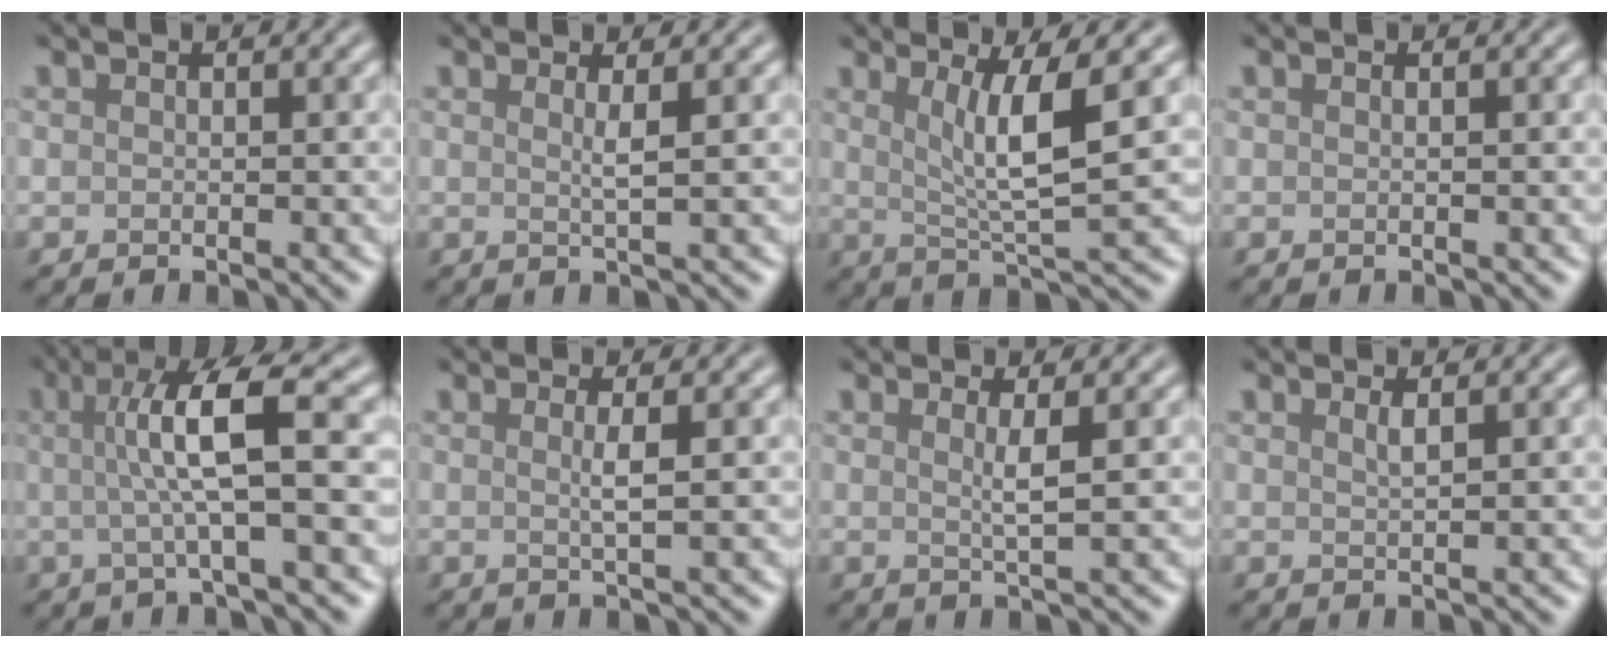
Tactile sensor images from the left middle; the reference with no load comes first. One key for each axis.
{"total": 1.5, "fx": 0.5, "fy": 0.3, "fz": 1.4, "tx": -0.021, "ty": -0.003, "tz": 0.003}
{"total": 5.5, "fx": 1.5, "fy": 1.0, "fz": 5.2, "tx": -0.086, "ty": -0.004, "tz": 0.031}
{"total": 0.0}
{"total": 6.7, "fx": 0.6, "fy": 1.1, "fz": 6.6, "tx": -0.115, "ty": 0.011, "tz": 0.007}
{"total": 1.7, "fx": 0.3, "fy": 0.3, "fz": 1.6, "tx": -0.029, "ty": 0.000, "tz": -0.002}
{"total": 1.9, "fx": 0.6, "fy": 0.3, "fz": 1.8, "tx": -0.033, "ty": -0.003, "tz": 0.003}
{"total": 1.0, "fx": 0.6, "fy": 0.3, "fz": 0.8, "tx": -0.007, "ty": 0.000, "tz": 0.009}